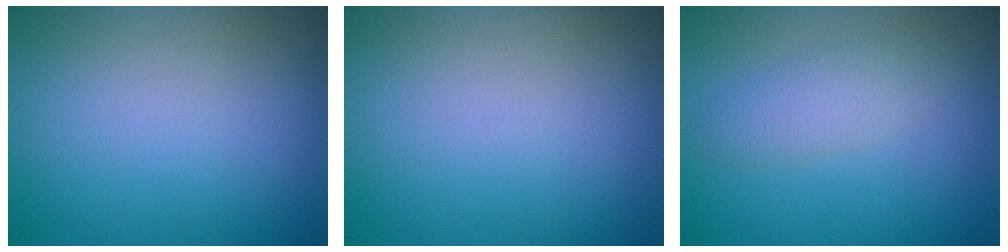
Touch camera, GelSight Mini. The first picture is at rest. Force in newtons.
{"total": 0.0}
{"total": 2.1, "press": 2.1, "slide": 0.1}